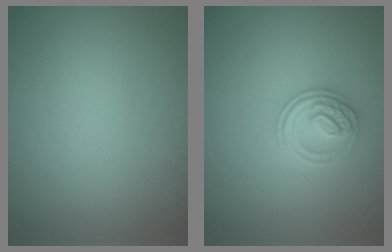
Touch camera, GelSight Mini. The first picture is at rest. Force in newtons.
{"total": 2.7, "press": 2.6, "slide": 0.7}